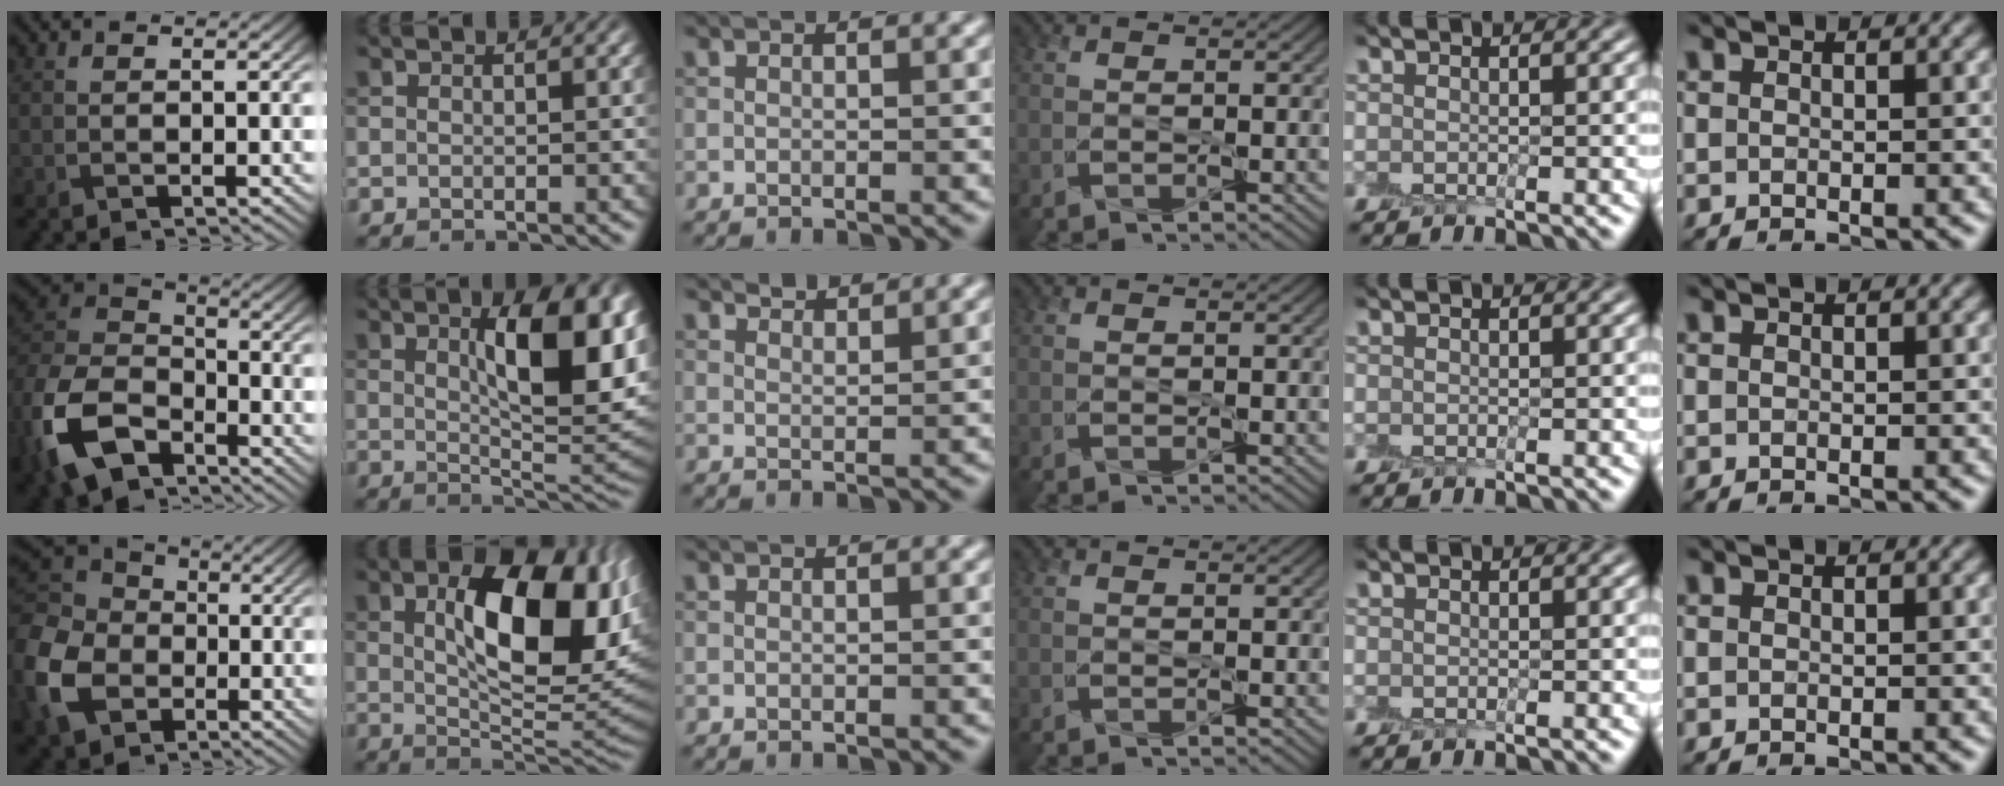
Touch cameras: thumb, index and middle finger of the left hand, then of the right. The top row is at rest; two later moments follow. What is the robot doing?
{"motion": "peel", "object": "postage stamp"}